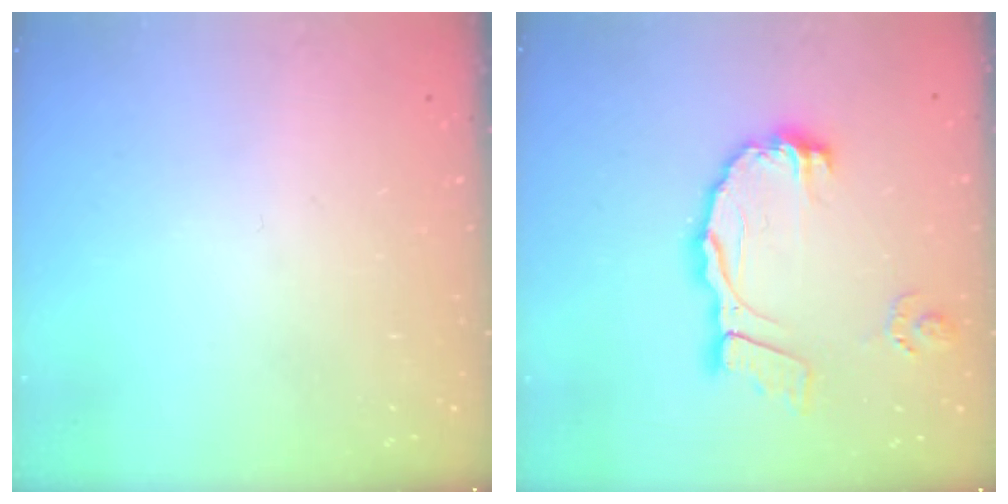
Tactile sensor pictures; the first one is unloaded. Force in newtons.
{"total": 14.6, "press": 14.3, "slide": 2.7}